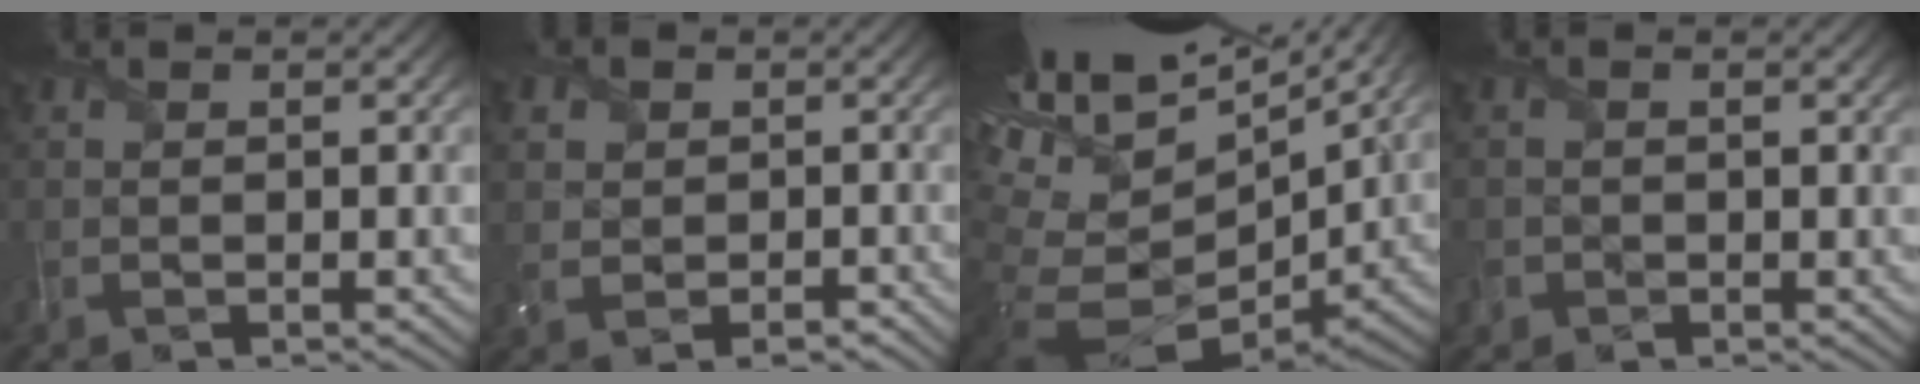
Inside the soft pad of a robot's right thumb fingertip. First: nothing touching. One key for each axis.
{"total": 4.2, "fx": 0.1, "fy": 3.6, "fz": 2.3, "tx": -0.056, "ty": -0.005, "tz": -0.002}
{"total": 16.9, "fx": 7.7, "fy": 8.5, "fz": 12.4, "tx": -0.244, "ty": 0.027, "tz": 0.172}
{"total": 1.3, "fx": -0.6, "fy": 1.1, "fz": 0.2, "tx": -0.002, "ty": -0.009, "tz": -0.012}